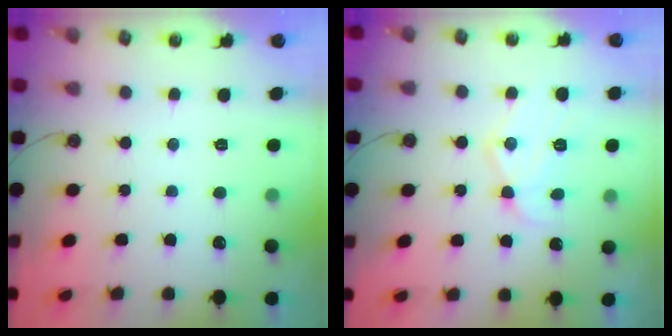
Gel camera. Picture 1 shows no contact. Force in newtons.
{"total": 12.8, "press": 12.8, "slide": 1.0}